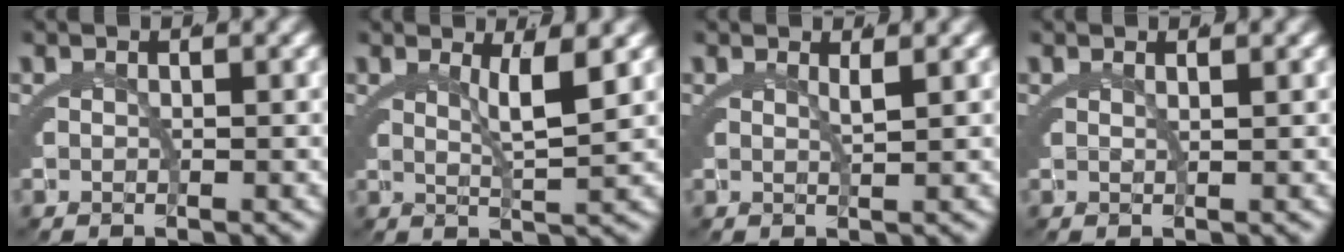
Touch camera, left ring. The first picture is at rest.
{"total": 2.9, "force": [1.7, -0.7, 2.3], "torque": [-0.039, -0.009, 0.037]}
{"total": 1.3, "force": [1.0, -0.4, 0.7], "torque": [-0.015, -0.008, 0.022]}
{"total": 0.9, "force": [0.7, -0.6, 0.3], "torque": [-0.010, -0.005, 0.018]}